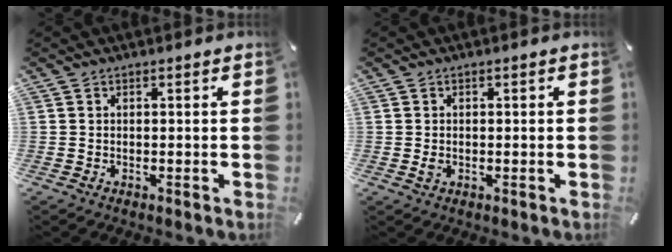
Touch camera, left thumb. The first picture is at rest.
{"total": 1.4, "force": [-0.2, 1.0, 0.9], "torque": [-0.018, 0.001, -0.003]}